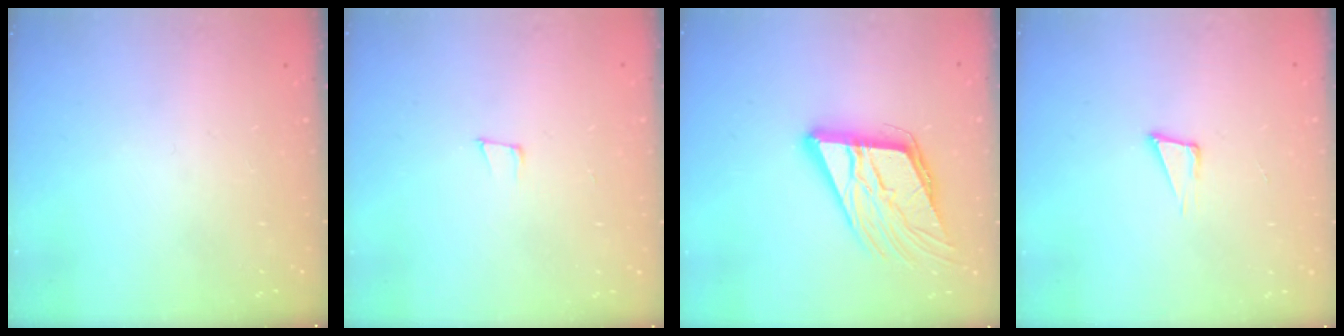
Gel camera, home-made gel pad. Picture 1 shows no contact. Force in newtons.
{"total": 5.9, "press": 5.2, "slide": 2.8}
{"total": 16.2, "press": 15.9, "slide": 2.9}
{"total": 4.6, "press": 3.4, "slide": 3.2}